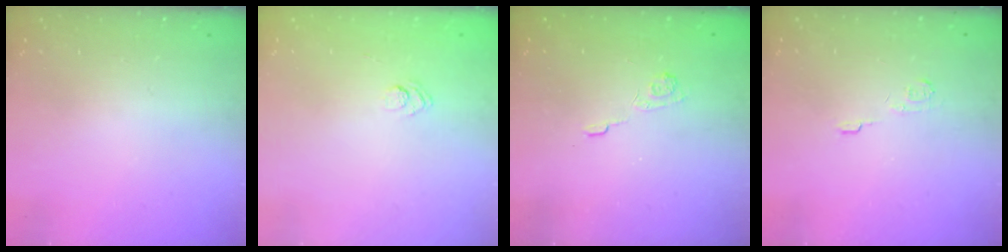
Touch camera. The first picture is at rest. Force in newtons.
{"total": 3.3, "press": 3.1, "slide": 1.1}
{"total": 3.7, "press": 3.4, "slide": 1.4}
{"total": 3.8, "press": 3.8, "slide": 0.5}